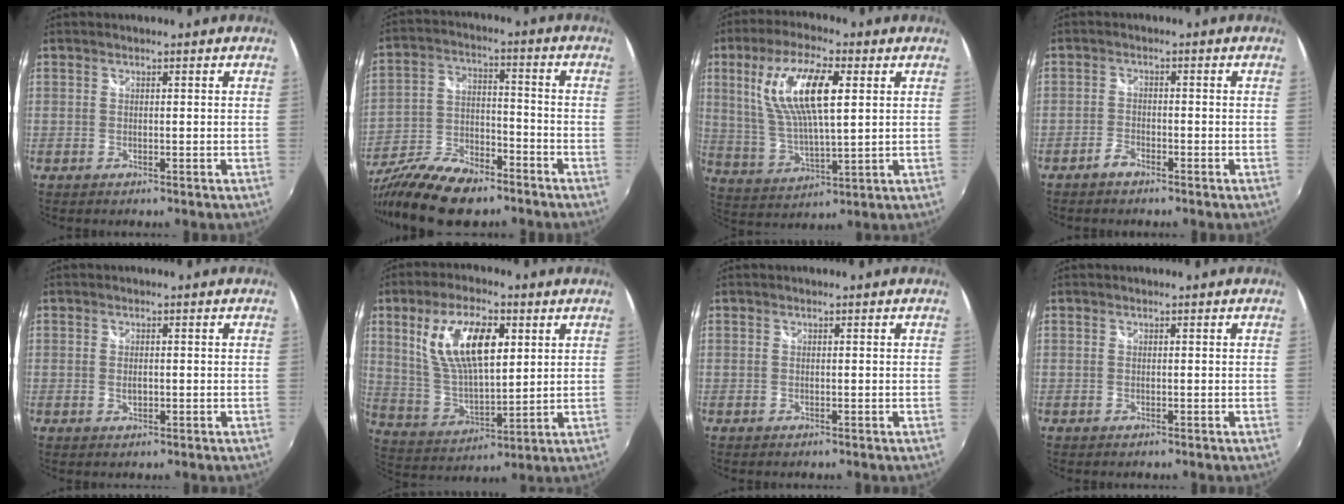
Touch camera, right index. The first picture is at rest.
{"total": 17.2, "force": [-13.0, 6.4, 9.3], "torque": [-0.201, -0.021, -0.233]}
{"total": 15.0, "force": [4.7, 4.8, 13.4], "torque": [-0.258, 0.008, 0.097]}
{"total": 2.3, "force": [-1.9, 0.8, 0.9], "torque": [-0.028, 0.004, -0.038]}
{"total": 1.4, "force": [-0.2, 0.9, 1.1], "torque": [-0.018, 0.000, -0.004]}
{"total": 15.2, "force": [5.5, 6.5, 12.6], "torque": [-0.240, 0.008, 0.114]}
{"total": 0.0}
{"total": 0.0}